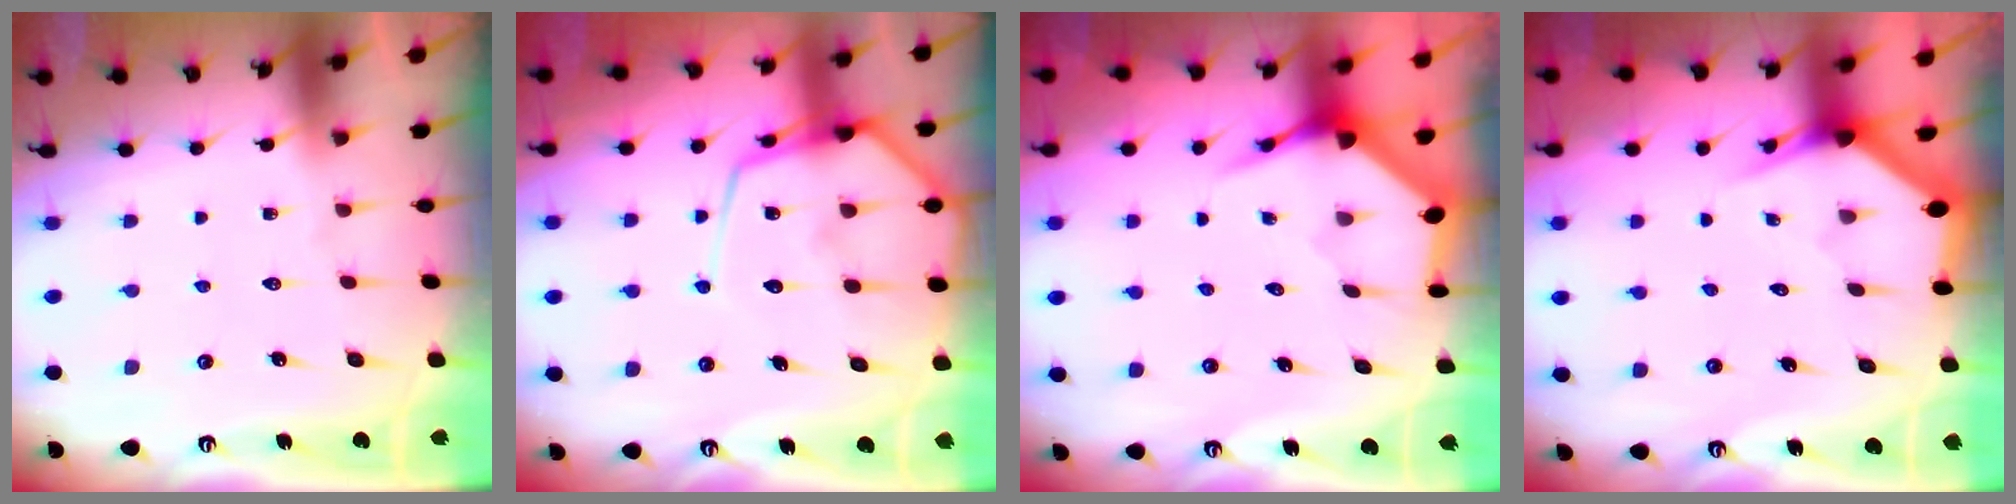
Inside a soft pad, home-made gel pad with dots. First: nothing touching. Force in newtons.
{"total": 13.8, "press": 13.7, "slide": 1.3}
{"total": 3.9, "press": 3.9, "slide": 0.5}
{"total": 2.9, "press": 2.9, "slide": 0.0}